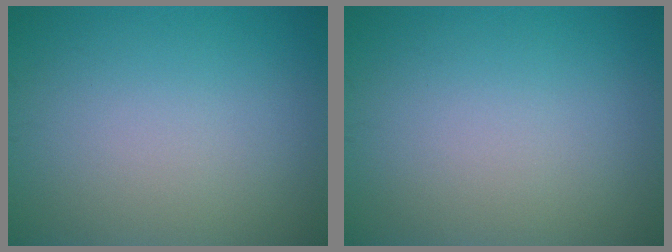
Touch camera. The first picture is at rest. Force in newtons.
{"total": 0.0}